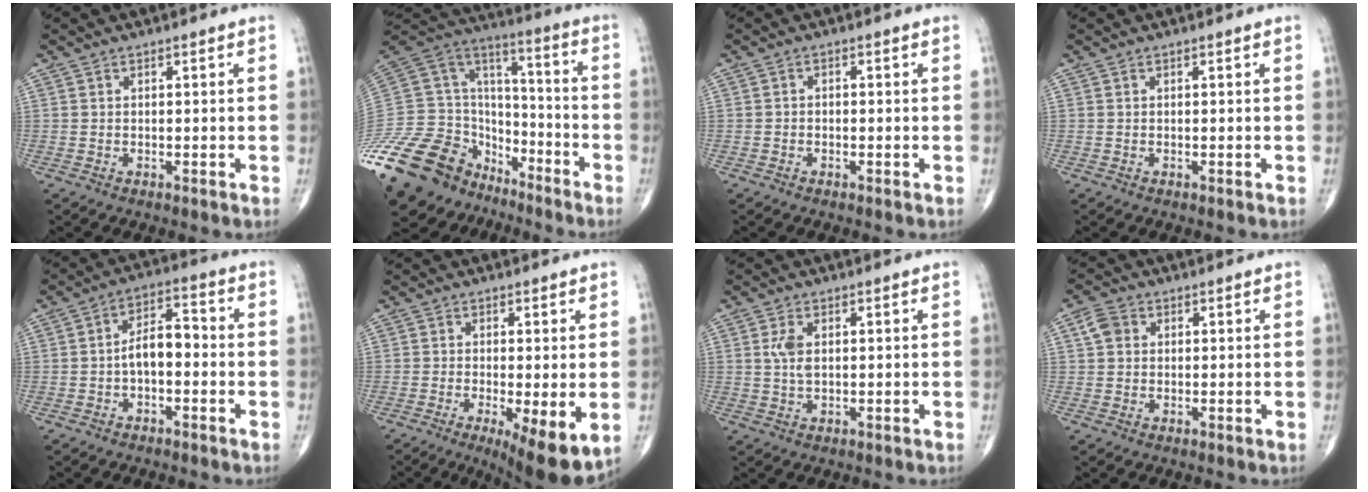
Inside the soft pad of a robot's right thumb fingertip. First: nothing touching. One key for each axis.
{"total": 29.7, "fx": -18.7, "fy": 18.7, "fz": 13.5, "tx": -0.325, "ty": 0.065, "tz": -0.318}
{"total": 0.8, "fx": -0.3, "fy": 0.6, "fz": 0.4, "tx": -0.002, "ty": 0.002, "tz": -0.010}
{"total": 0.0}
{"total": 7.0, "fx": -1.2, "fy": 3.7, "fz": 5.8, "tx": -0.087, "ty": 0.033, "tz": -0.030}
{"total": 10.5, "fx": -3.1, "fy": 2.8, "fz": 9.6, "tx": -0.146, "ty": -0.022, "tz": -0.042}
{"total": 3.4, "fx": 0.7, "fy": 1.8, "fz": 2.8, "tx": -0.062, "ty": -0.001, "tz": 0.014}
{"total": 3.6, "fx": 0.9, "fy": 2.9, "fz": 1.9, "tx": -0.031, "ty": 0.008, "tz": 0.014}